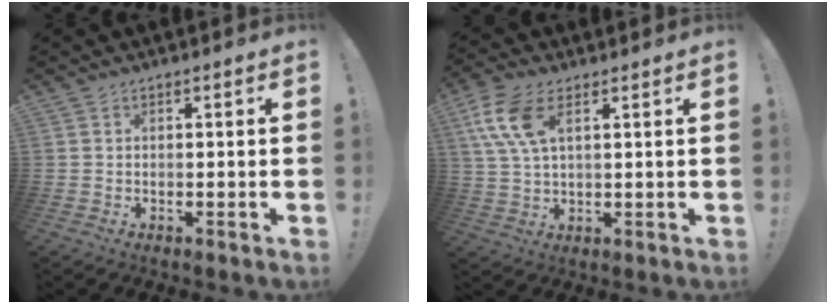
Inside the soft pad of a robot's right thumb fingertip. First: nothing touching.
{"total": 11.1, "force": [4.5, 5.7, 8.4], "torque": [-0.173, -0.006, 0.085]}